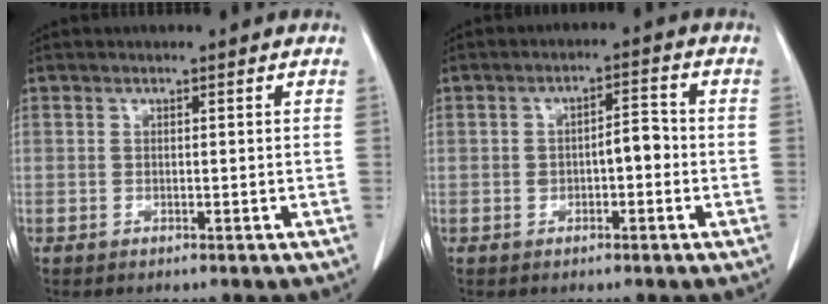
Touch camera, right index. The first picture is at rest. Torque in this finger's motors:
{"motor_torque": [0.12, 0.00, 0.06, 0.04]}